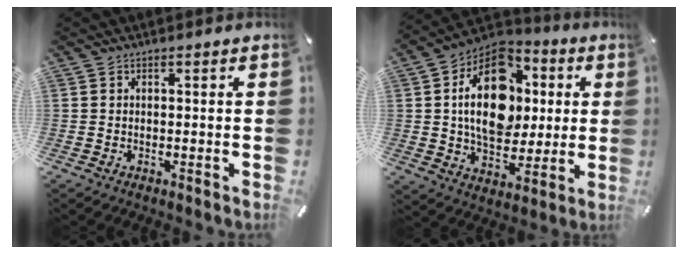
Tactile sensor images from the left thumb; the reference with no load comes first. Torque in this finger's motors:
{"motor_torque": [2.34, 2.29, 1.77, -1.00, 0.38]}